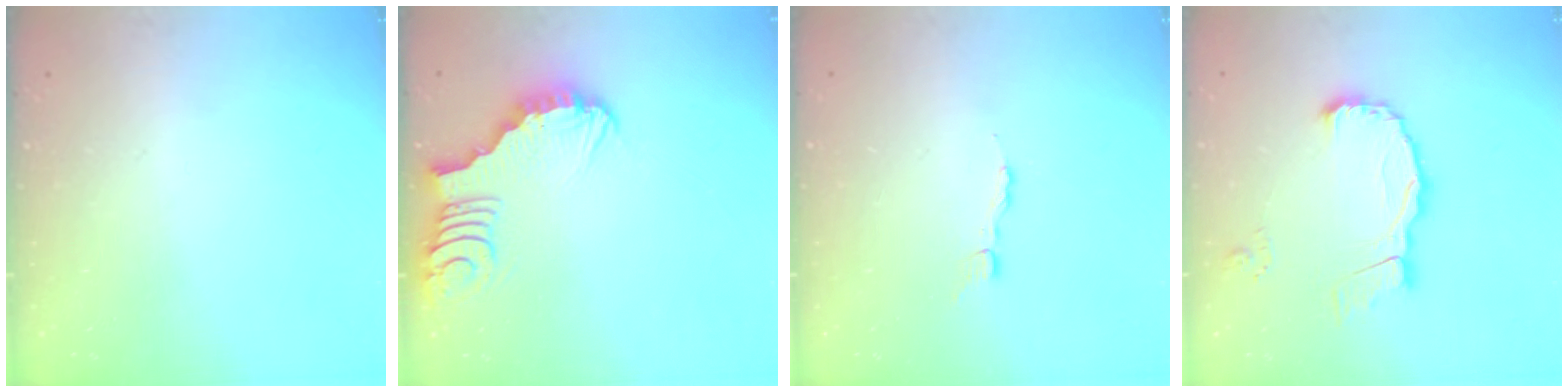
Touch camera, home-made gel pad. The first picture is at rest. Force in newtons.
{"total": 3.4, "press": 3.4, "slide": 0.3}
{"total": 3.2, "press": 3.2, "slide": 0.3}
{"total": 11.5, "press": 11.3, "slide": 2.0}